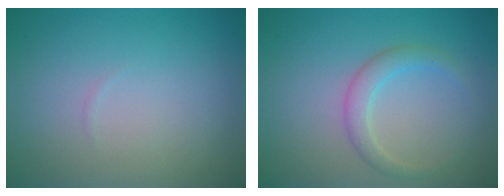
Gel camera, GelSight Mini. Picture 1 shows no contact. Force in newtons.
{"total": 2.0, "press": 2.0, "slide": 0.2}